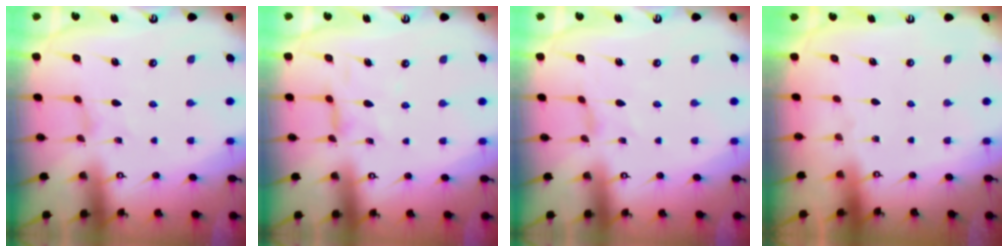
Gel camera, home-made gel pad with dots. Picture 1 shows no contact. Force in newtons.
{"total": 3.5, "press": 3.5, "slide": 0.4}
{"total": 0.0}
{"total": 0.0}